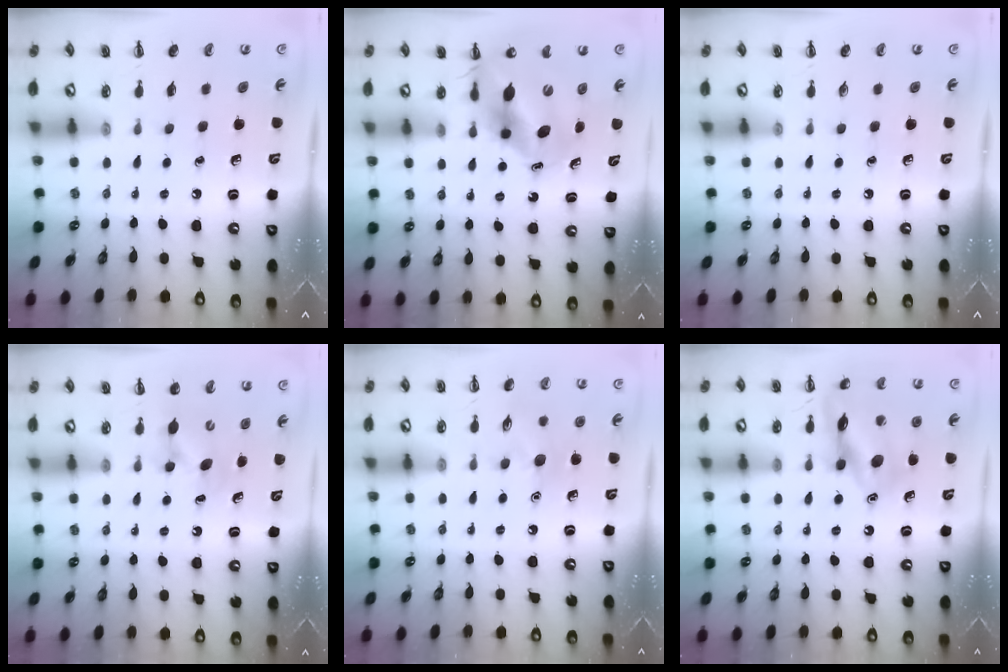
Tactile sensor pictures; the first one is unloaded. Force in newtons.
{"total": 10.9, "press": 10.5, "slide": 2.7}
{"total": 0.0}
{"total": 5.6, "press": 5.6, "slide": 1.0}
{"total": 8.1, "press": 8.0, "slide": 1.2}
{"total": 14.2, "press": 14.2, "slide": 1.1}